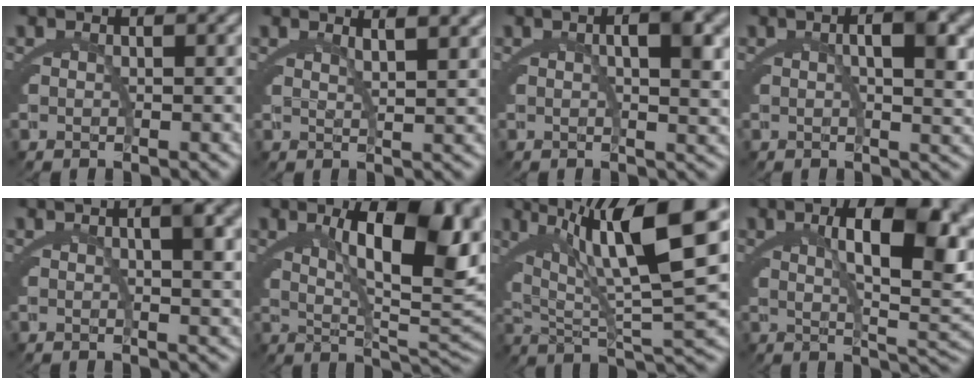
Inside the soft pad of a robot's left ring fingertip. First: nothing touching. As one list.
[{"total": 2.7, "force": [2.0, -0.8, 1.7], "torque": [-0.019, -0.001, 0.036]}, {"total": 3.8, "force": [1.0, 0.4, 3.6], "torque": [-0.038, 0.008, 0.012]}, {"total": 4.3, "force": [1.1, 0.4, 4.1], "torque": [-0.044, 0.009, 0.013]}, {"total": 2.7, "force": [0.7, 0.0, 2.6], "torque": [-0.027, 0.008, 0.009]}, {"total": 11.4, "force": [3.3, 3.2, 10.4], "torque": [-0.131, 0.006, 0.054]}, {"total": 13.6, "force": [4.2, 5.1, 11.8], "torque": [-0.179, 0.013, 0.071]}, {"total": 10.4, "force": [2.7, 2.4, 9.8], "torque": [-0.112, 0.011, 0.042]}]